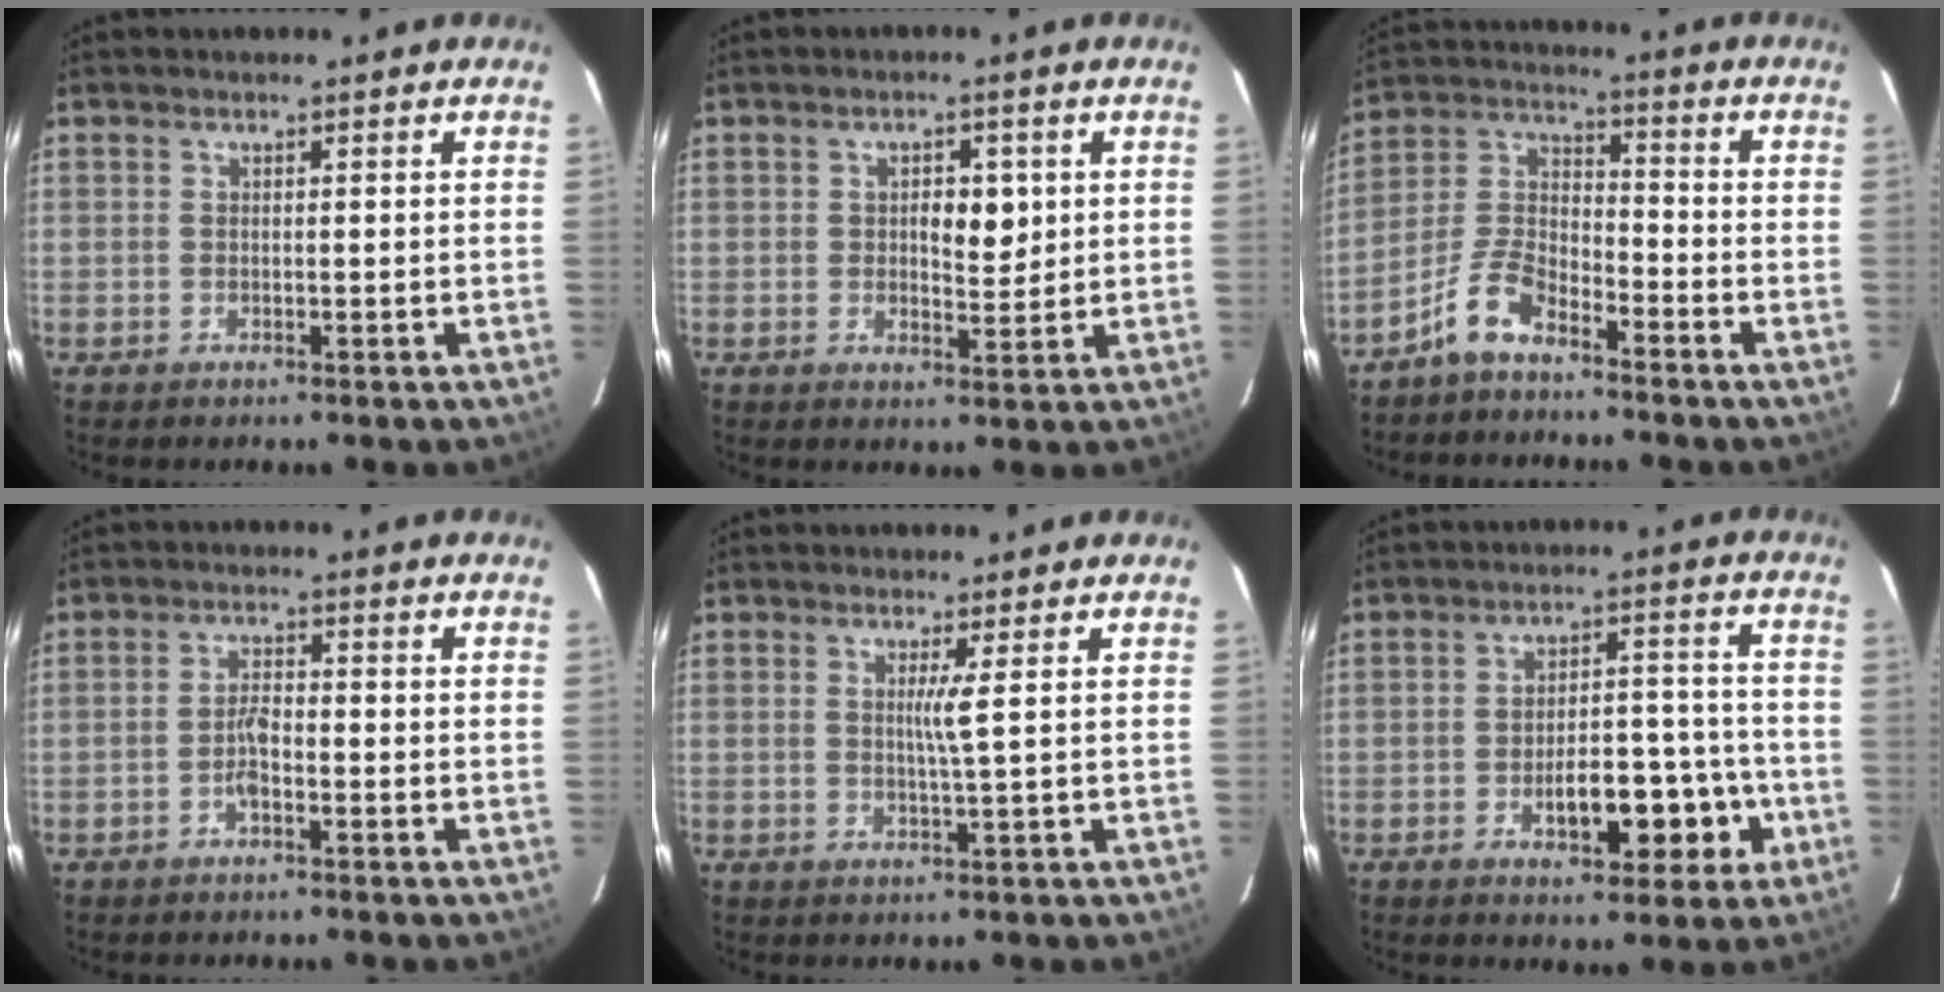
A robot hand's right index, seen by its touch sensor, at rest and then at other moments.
{"total": 4.4, "force": [0.9, 2.1, 3.8], "torque": [-0.053, 0.001, 0.016]}
{"total": 7.3, "force": [-5.6, 2.7, 3.8], "torque": [-0.092, 0.010, -0.115]}
{"total": 2.8, "force": [-1.2, 0.8, 2.3], "torque": [-0.045, 0.004, -0.024]}
{"total": 2.1, "force": [0.6, -0.9, 1.9], "torque": [-0.036, -0.008, 0.011]}
{"total": 9.9, "force": [-3.7, 4.4, 8.1], "torque": [-0.113, 0.028, -0.047]}